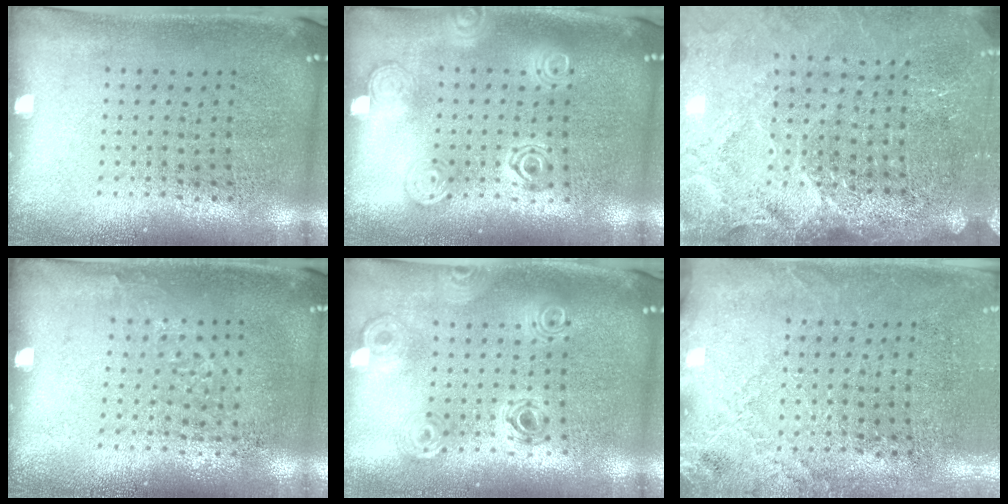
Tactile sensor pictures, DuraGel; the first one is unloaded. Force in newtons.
{"total": 1.3, "press": 1.3, "slide": 0.1}
{"total": 3.7, "press": 3.2, "slide": 1.9}
{"total": 0.8, "press": 0.6, "slide": 0.6}
{"total": 0.8, "press": 0.8, "slide": 0.1}
{"total": 2.6, "press": 2.4, "slide": 1.0}